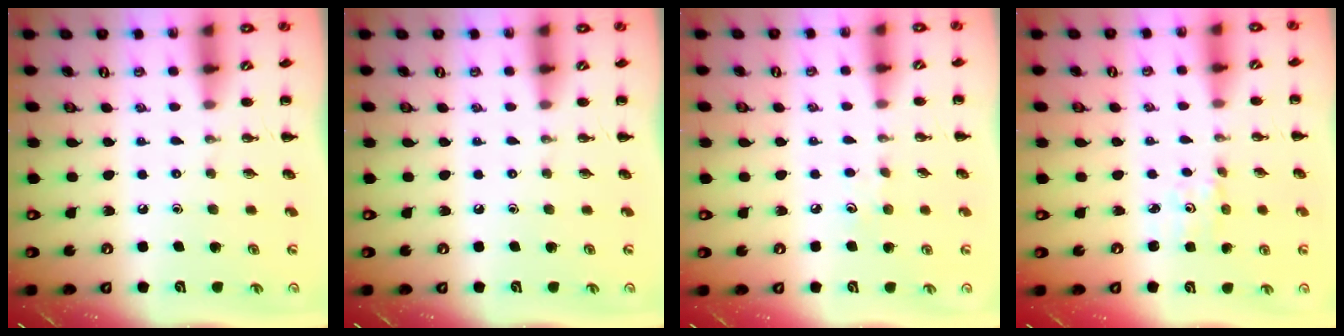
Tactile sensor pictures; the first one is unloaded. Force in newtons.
{"total": 0.0}
{"total": 5.2, "press": 5.0, "slide": 1.5}
{"total": 1.6, "press": 1.6, "slide": 0.2}